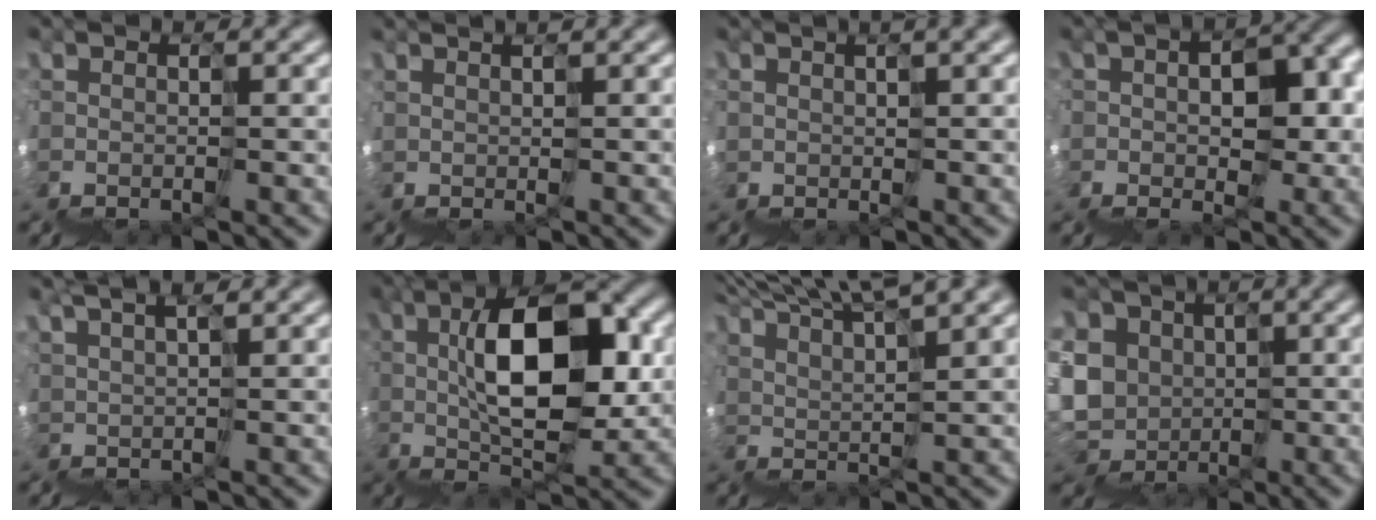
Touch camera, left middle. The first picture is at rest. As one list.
[{"total": 1.8, "force": [1.7, -0.3, -0.3], "torque": [0.024, 0.029, 0.035]}, {"total": 2.0, "force": [2.0, 0.0, 0.6], "torque": [0.012, 0.025, 0.038]}, {"total": 7.3, "force": [0.3, 4.9, 5.3], "torque": [-0.063, 0.015, 0.012]}, {"total": 4.2, "force": [4.0, -0.9, -1.1], "torque": [0.017, 0.031, 0.065]}, {"total": 5.7, "force": [2.6, 2.0, 4.7], "torque": [-0.058, 0.047, 0.032]}, {"total": 9.0, "force": [8.7, -0.5, 2.1], "torque": [-0.039, 0.055, 0.131]}, {"total": 4.8, "force": [1.0, 4.6, -0.9], "torque": [-0.004, 0.020, -0.009]}]